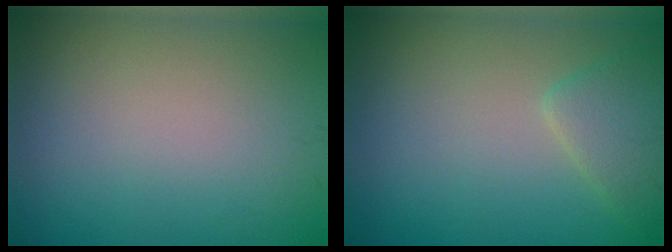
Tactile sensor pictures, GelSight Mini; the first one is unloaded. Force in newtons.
{"total": 2.5, "press": 2.5, "slide": 0.2}